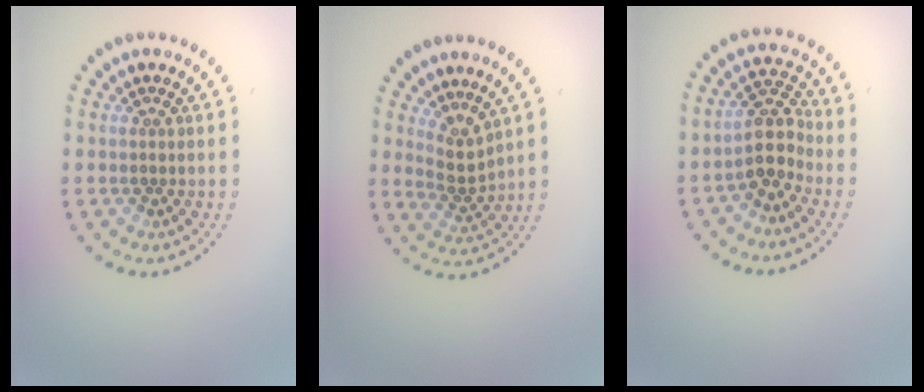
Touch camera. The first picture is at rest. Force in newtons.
{"total": 2.4, "press": 1.6, "slide": 1.8}
{"total": 3.6, "press": 2.9, "slide": 2.0}